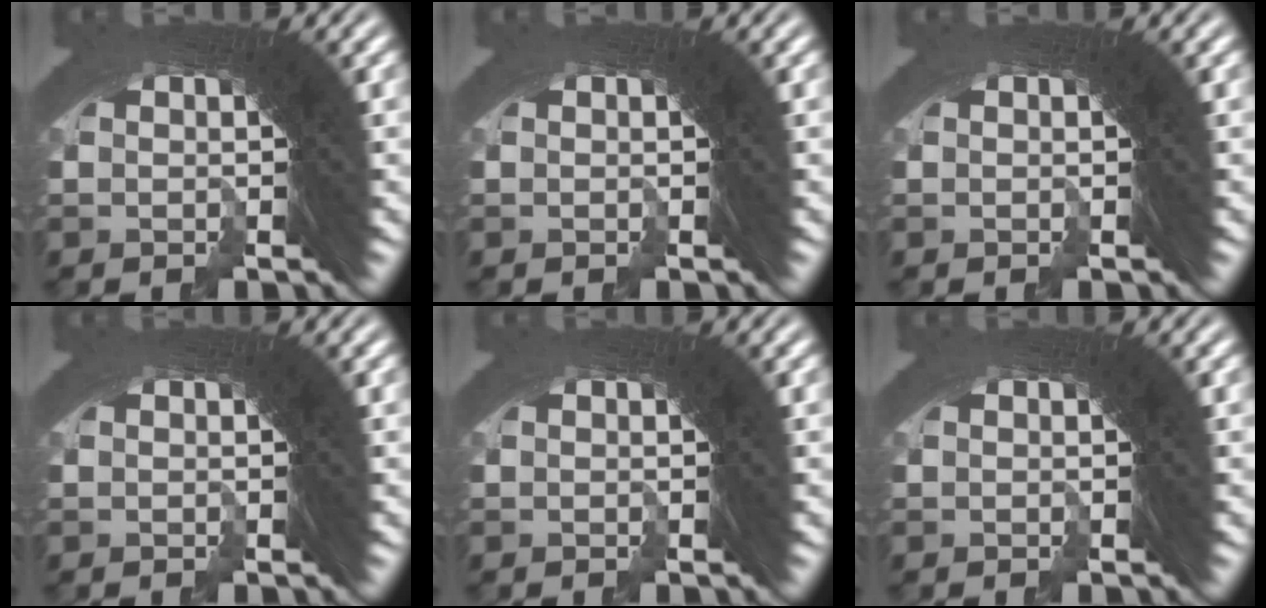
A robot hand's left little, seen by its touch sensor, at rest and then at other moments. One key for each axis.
{"total": 0.0}
{"total": 0.0}
{"total": 0.0}
{"total": 0.0}
{"total": 0.0}